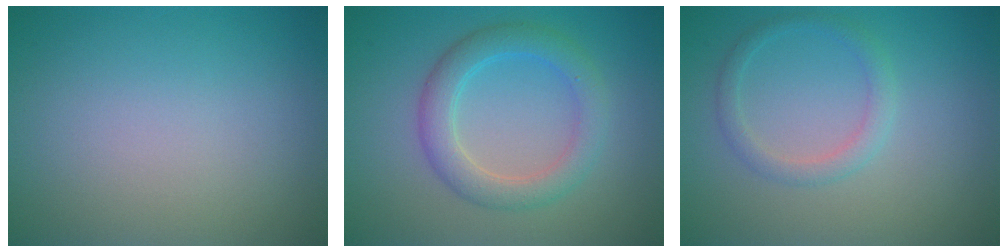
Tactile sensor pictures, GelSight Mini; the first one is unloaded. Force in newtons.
{"total": 3.9, "press": 3.9, "slide": 0.1}
{"total": 1.9, "press": 1.8, "slide": 0.1}